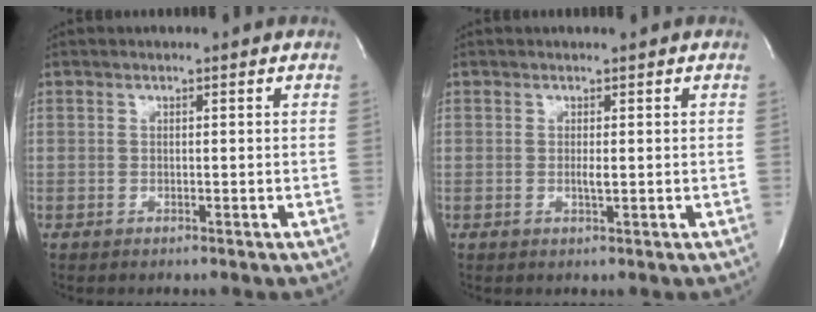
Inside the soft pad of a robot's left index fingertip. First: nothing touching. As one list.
[{"total": 1.2, "force": [0.2, 0.1, 1.2], "torque": [-0.027, -0.001, 0.004]}]